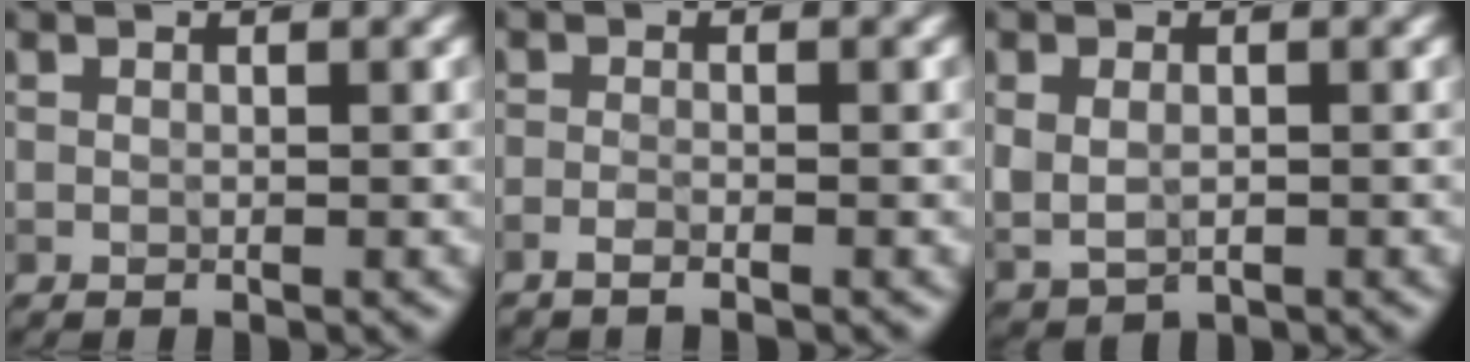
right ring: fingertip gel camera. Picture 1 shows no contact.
{"total": 1.4, "force": [-1.0, 0.3, 1.0], "torque": [-0.016, -0.001, -0.024]}
{"total": 2.2, "force": [0.1, 1.6, 1.5], "torque": [-0.034, -0.006, 0.008]}